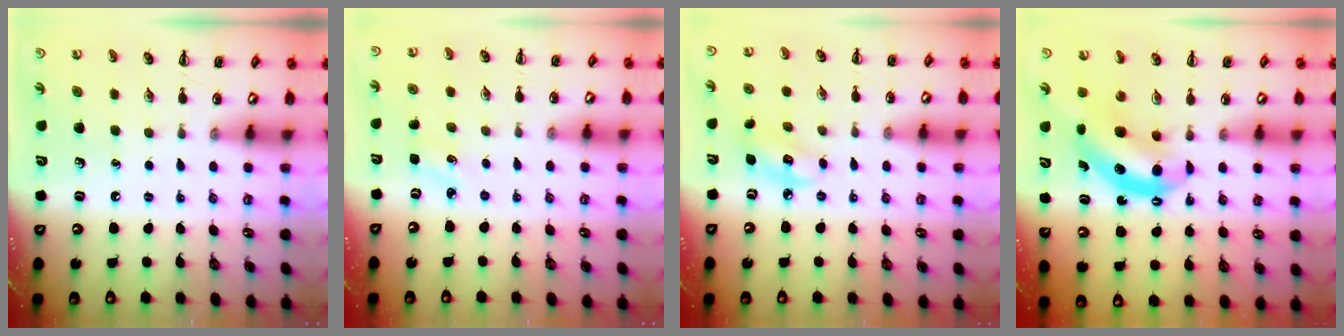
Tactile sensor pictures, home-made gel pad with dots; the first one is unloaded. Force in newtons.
{"total": 2.0, "press": 1.9, "slide": 0.6}
{"total": 5.5, "press": 5.4, "slide": 0.6}
{"total": 8.5, "press": 8.4, "slide": 1.5}